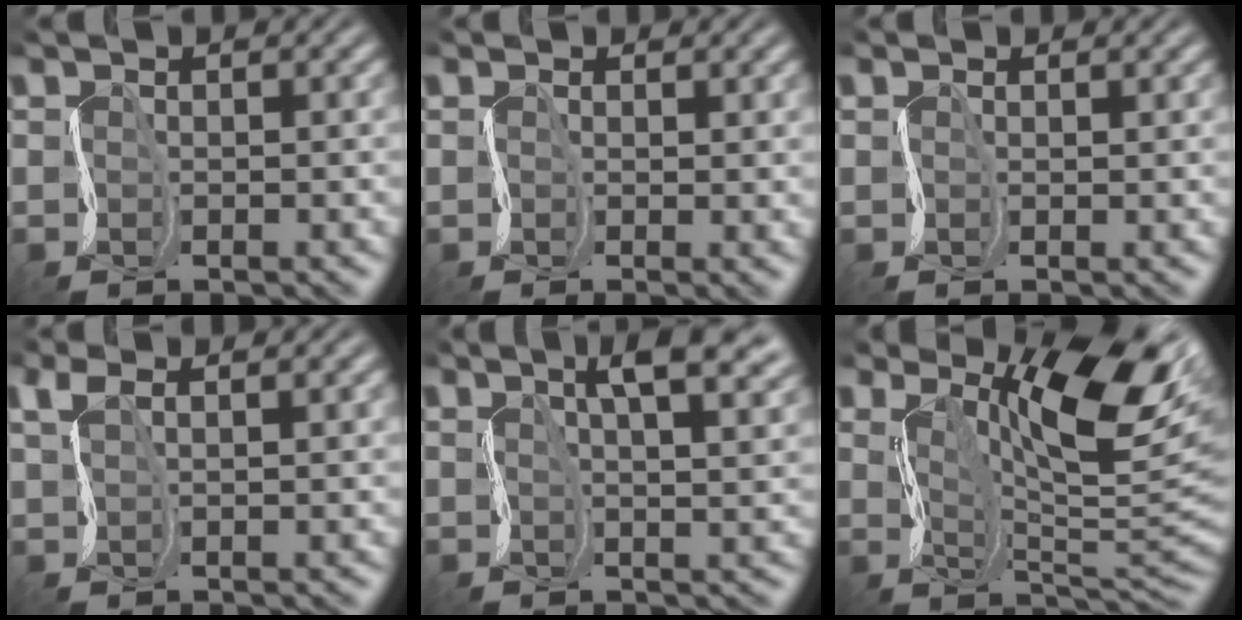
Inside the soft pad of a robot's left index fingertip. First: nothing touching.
{"total": 0.8, "force": [0.5, 0.6, 0.2], "torque": [0.012, 0.003, 0.007]}
{"total": 1.0, "force": [0.7, 0.4, -0.6], "torque": [0.018, 0.006, 0.010]}
{"total": 2.6, "force": [2.0, 1.1, 1.2], "torque": [-0.023, 0.013, 0.035]}
{"total": 6.7, "force": [3.7, 2.5, 5.0], "torque": [-0.048, 0.023, 0.048]}
{"total": 11.2, "force": [5.2, 3.9, 9.1], "torque": [-0.133, 0.005, 0.083]}